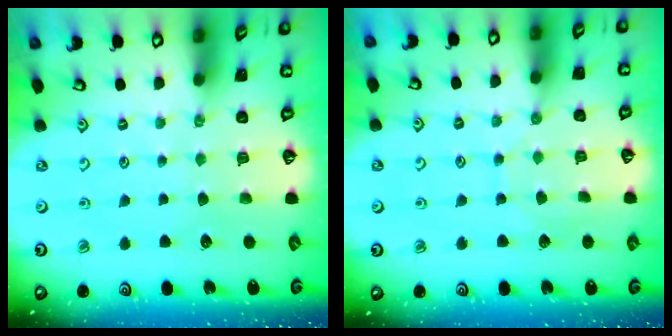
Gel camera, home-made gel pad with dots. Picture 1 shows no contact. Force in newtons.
{"total": 3.8, "press": 3.8, "slide": 0.3}